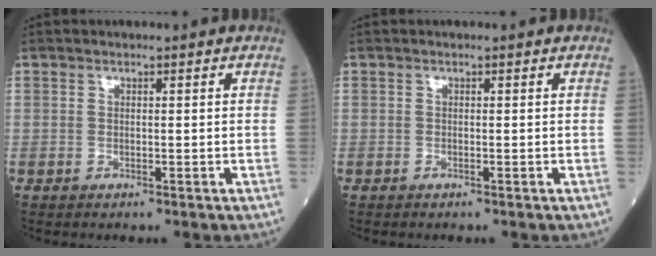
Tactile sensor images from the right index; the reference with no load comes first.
{"total": 0.0}